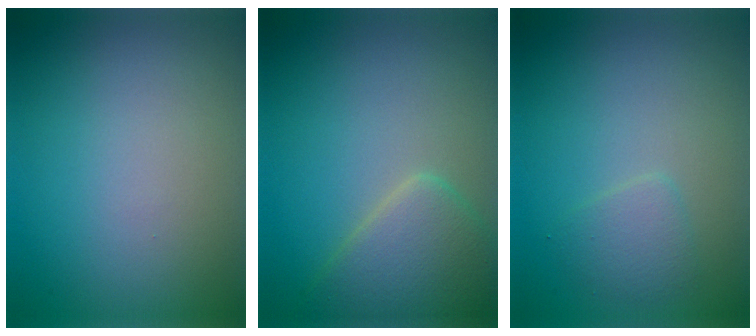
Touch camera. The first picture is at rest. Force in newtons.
{"total": 4.7, "press": 4.7, "slide": 0.1}
{"total": 1.6, "press": 1.6, "slide": 0.1}